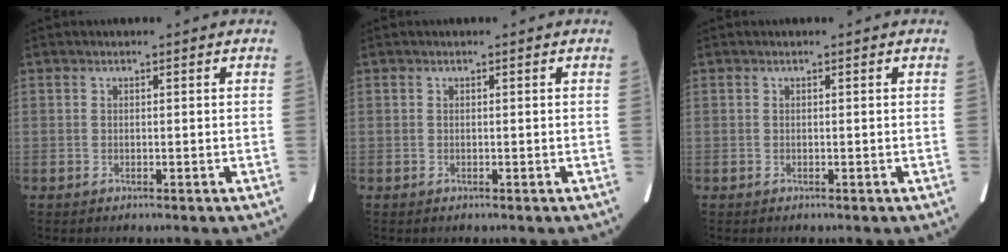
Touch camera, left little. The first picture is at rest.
{"total": 0.0}
{"total": 0.0}